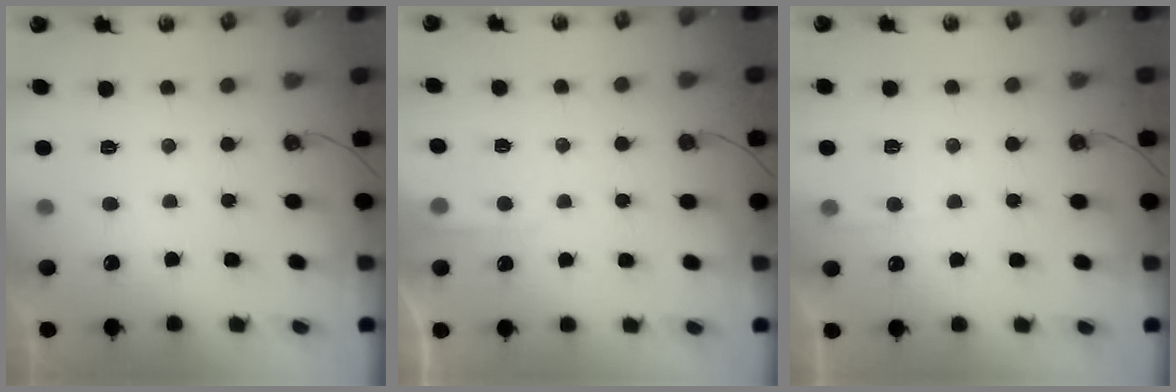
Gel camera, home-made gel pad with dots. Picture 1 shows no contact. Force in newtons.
{"total": 4.6, "press": 4.6, "slide": 0.6}
{"total": 4.6, "press": 4.5, "slide": 0.5}